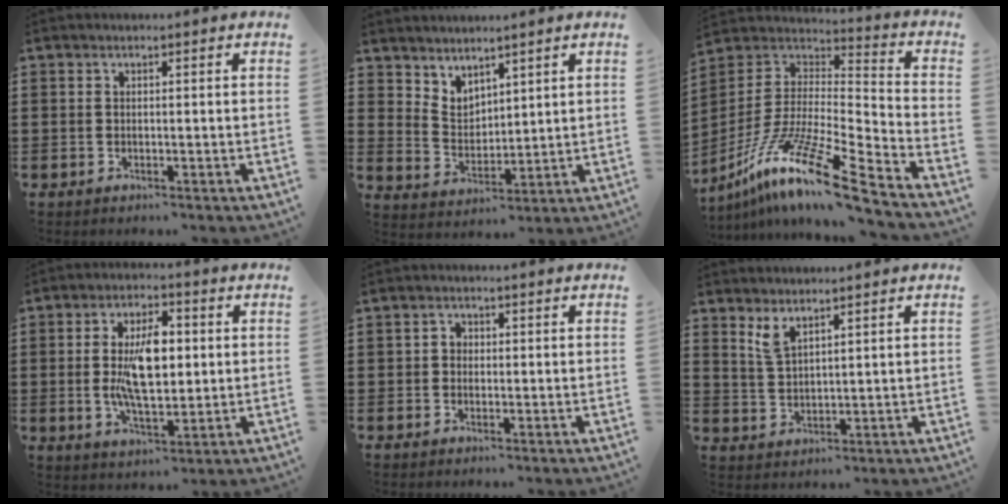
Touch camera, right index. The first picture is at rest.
{"total": 4.1, "force": [3.7, 1.6, -0.3], "torque": [-0.010, -0.010, 0.072]}
{"total": 15.0, "force": [-10.9, 1.2, 10.2], "torque": [-0.198, 0.014, -0.208]}
{"total": 9.6, "force": [0.4, 4.3, 8.6], "torque": [-0.166, -0.002, 0.000]}
{"total": 1.3, "force": [-0.3, 1.2, 0.5], "torque": [-0.013, 0.005, -0.007]}
{"total": 3.2, "force": [2.4, 1.1, 1.9], "torque": [-0.043, 0.003, 0.044]}